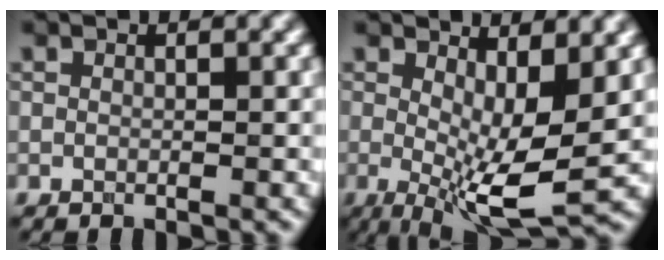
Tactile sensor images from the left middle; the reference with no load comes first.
{"total": 7.9, "force": [0.1, 2.4, 7.5], "torque": [-0.130, -0.018, 0.004]}